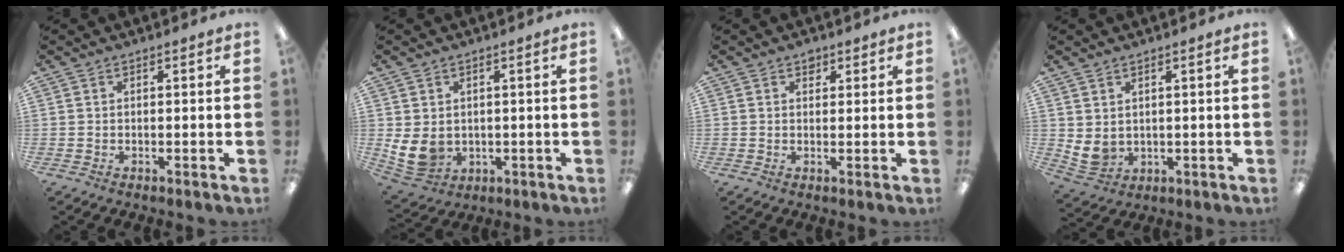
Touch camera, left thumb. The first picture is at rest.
{"total": 7.1, "force": [0.7, 5.8, 4.1], "torque": [-0.092, -0.003, 0.018]}
{"total": 1.8, "force": [1.3, 1.2, 0.5], "torque": [0.003, -0.004, 0.020]}
{"total": 4.1, "force": [1.6, 3.2, 1.9], "torque": [-0.054, -0.011, 0.033]}